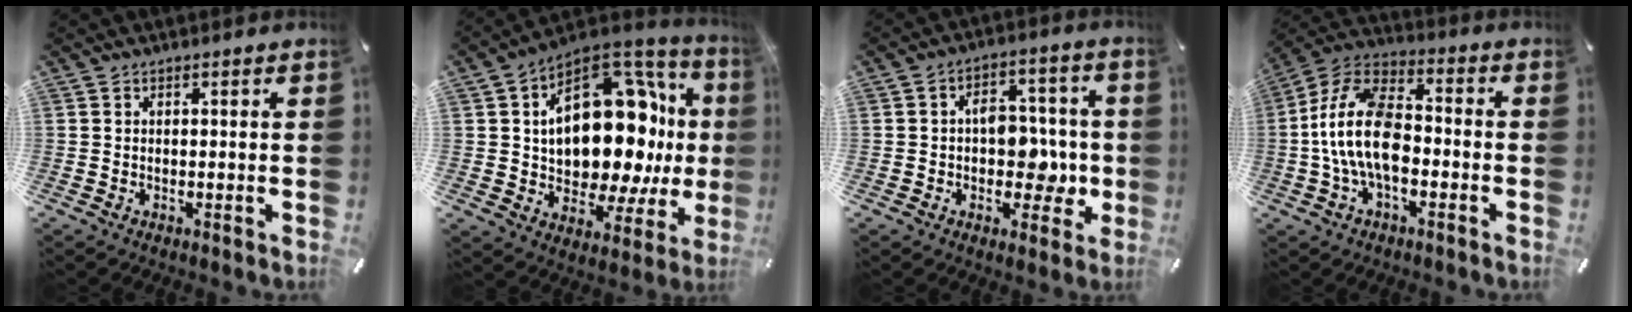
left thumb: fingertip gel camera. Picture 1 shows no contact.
{"total": 22.0, "force": [3.9, 13.4, 17.0], "torque": [-0.259, -0.044, 0.062]}
{"total": 10.3, "force": [-0.9, 7.4, 7.0], "torque": [-0.085, 0.015, -0.011]}
{"total": 14.9, "force": [-3.3, 8.7, 11.6], "torque": [-0.246, 0.017, -0.064]}